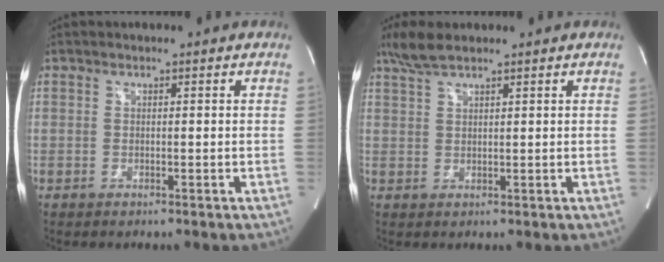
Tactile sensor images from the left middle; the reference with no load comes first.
{"total": 3.8, "force": [3.1, 0.5, 2.1], "torque": [-0.055, 0.013, 0.068]}